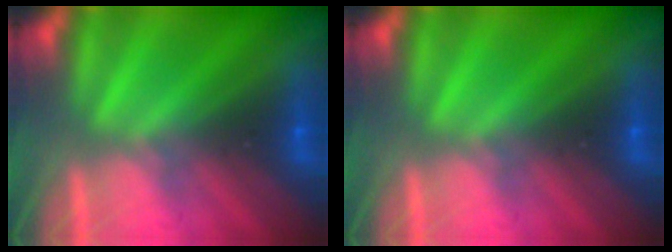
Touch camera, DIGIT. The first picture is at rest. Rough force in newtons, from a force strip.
{"total": 0.0}